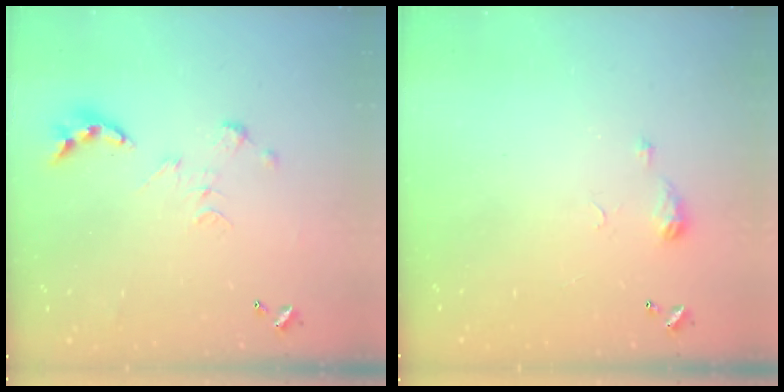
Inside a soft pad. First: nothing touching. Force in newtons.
{"total": 5.4, "press": 5.3, "slide": 0.8}